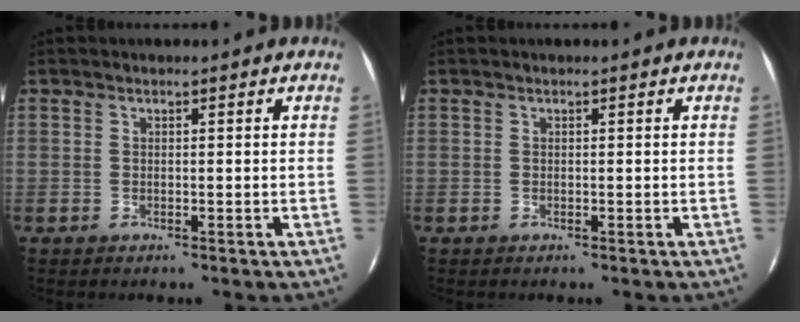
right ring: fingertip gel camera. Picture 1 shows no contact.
{"total": 0.0}